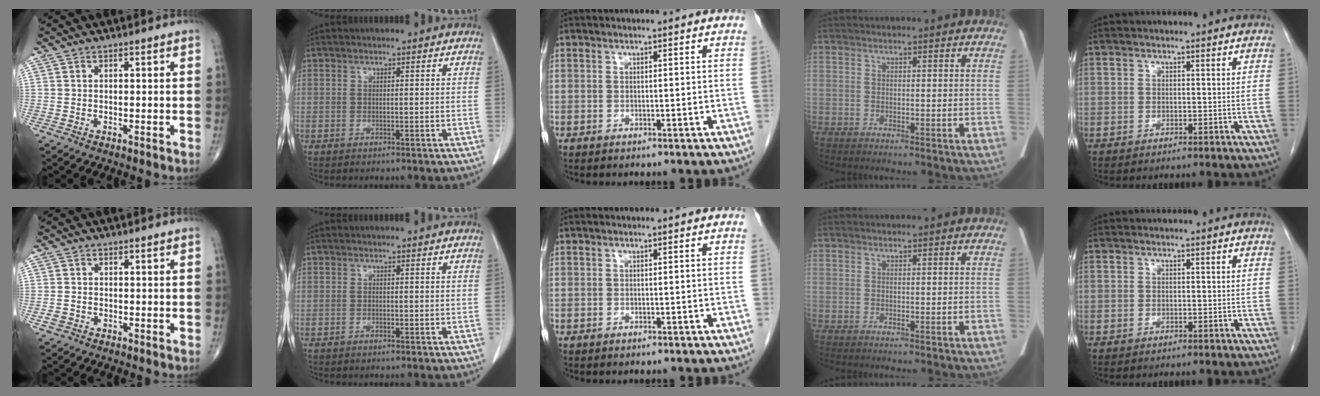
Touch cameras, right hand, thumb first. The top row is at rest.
{"thumb": {"total": 1.5, "force": [-0.8, 1.1, 0.6], "torque": [-0.012, 0.005, -0.015]}}